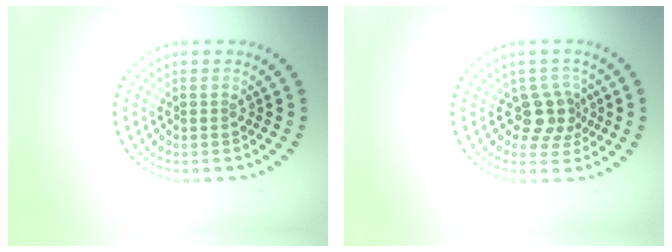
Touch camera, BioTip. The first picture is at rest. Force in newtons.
{"total": 2.8, "press": 2.2, "slide": 1.8}